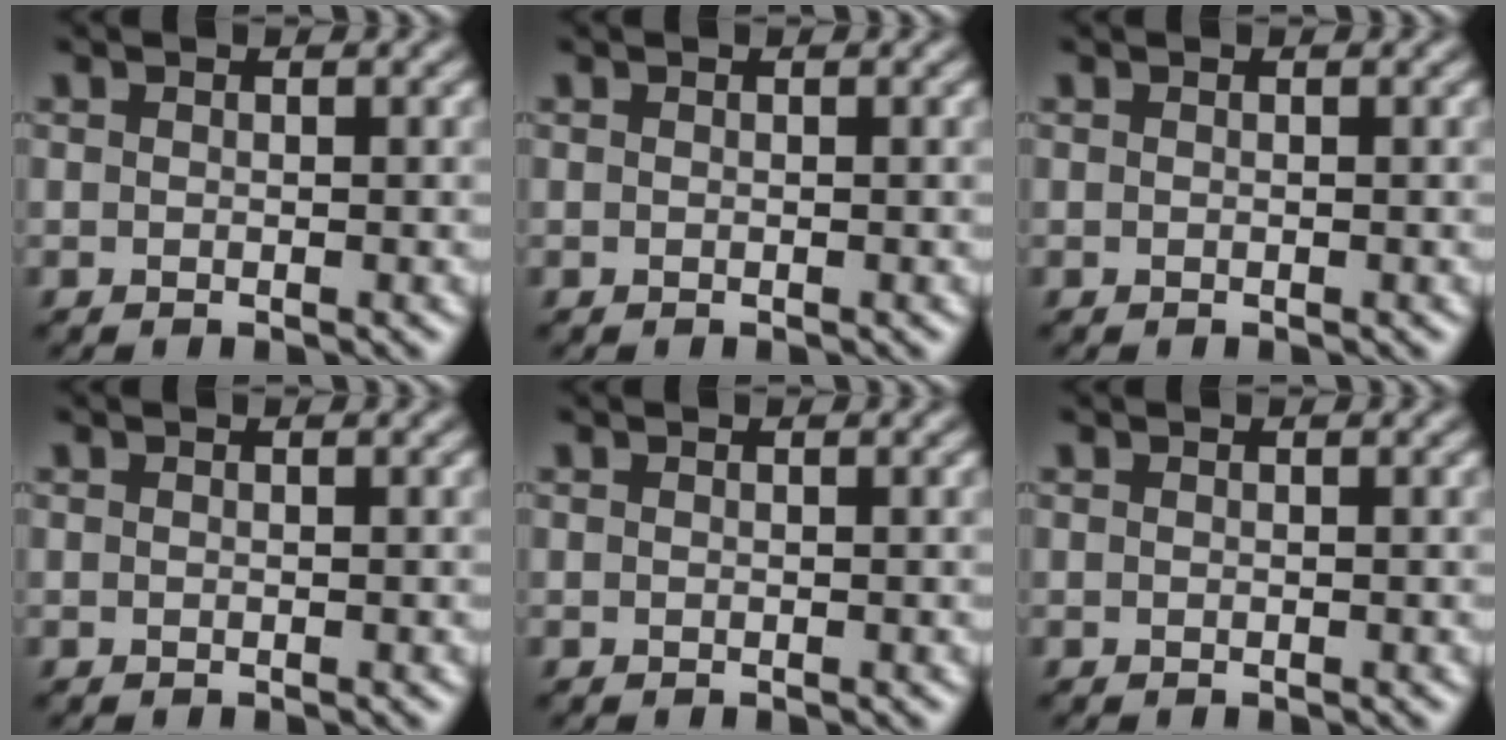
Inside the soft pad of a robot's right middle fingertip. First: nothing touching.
{"total": 0.0}
{"total": 0.0}
{"total": 0.0}
{"total": 0.0}
{"total": 0.0}